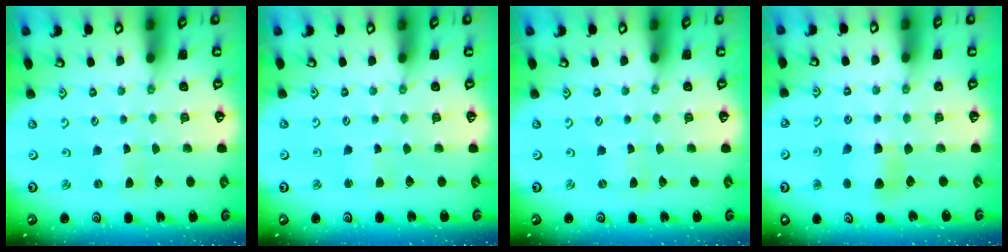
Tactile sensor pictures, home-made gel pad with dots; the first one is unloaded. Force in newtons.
{"total": 2.5, "press": 2.5, "slide": 0.4}
{"total": 0.0}
{"total": 5.9, "press": 5.9, "slide": 0.4}